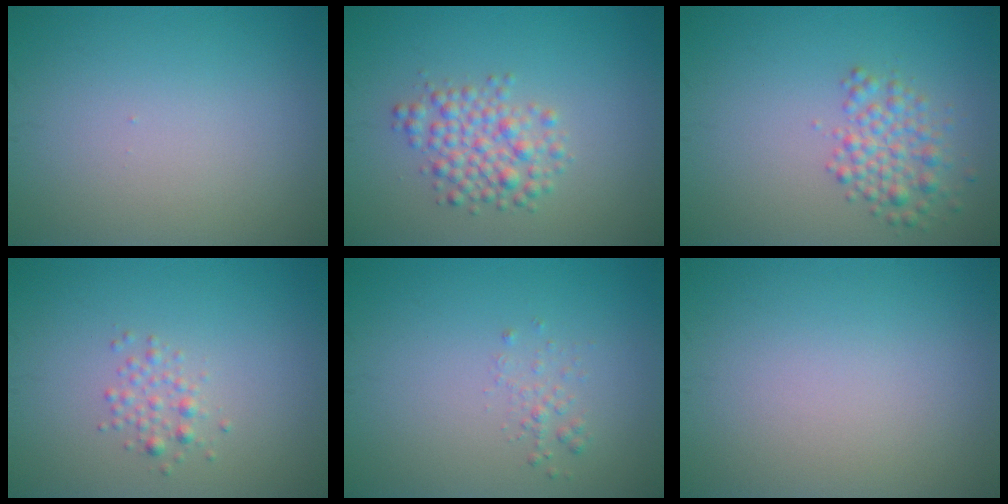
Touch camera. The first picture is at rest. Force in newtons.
{"total": 3.4, "press": 3.4, "slide": 0.1}
{"total": 2.9, "press": 2.9, "slide": 0.1}
{"total": 1.4, "press": 1.4, "slide": 0.1}
{"total": 1.0, "press": 1.0, "slide": 0.1}
{"total": 0.0}